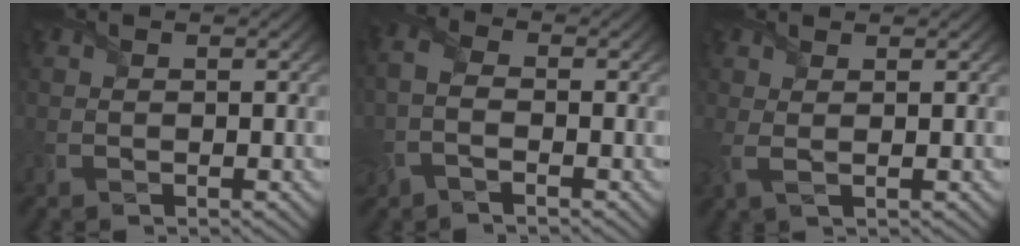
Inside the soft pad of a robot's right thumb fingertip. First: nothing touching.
{"total": 4.2, "force": [-1.5, 2.2, 3.3], "torque": [-0.091, 0.001, -0.042]}
{"total": 2.0, "force": [0.9, 0.5, 1.7], "torque": [-0.047, 0.000, 0.016]}